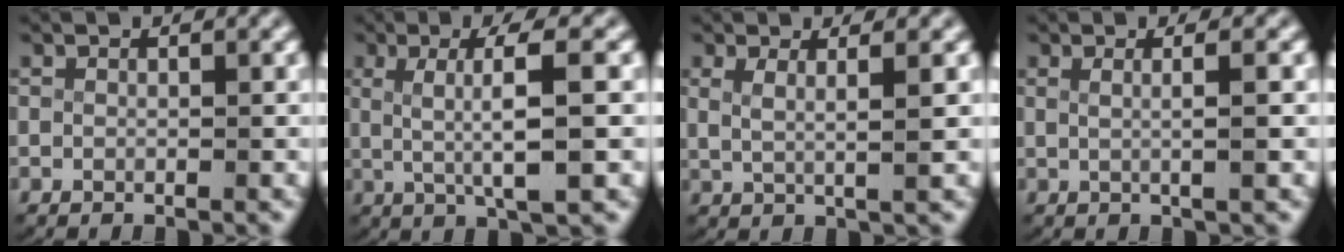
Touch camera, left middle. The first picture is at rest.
{"total": 5.7, "force": [0.8, 0.7, 5.6], "torque": [-0.088, 0.000, 0.019]}
{"total": 2.7, "force": [1.2, 0.7, 2.4], "torque": [-0.051, -0.007, 0.029]}
{"total": 2.1, "force": [0.4, -0.1, 2.1], "torque": [-0.035, 0.000, 0.010]}